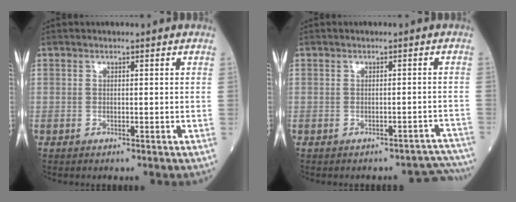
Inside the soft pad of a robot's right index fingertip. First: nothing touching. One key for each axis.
{"total": 4.7, "fx": -4.6, "fy": 1.2, "fz": -0.2, "tx": 0.022, "ty": 0.021, "tz": -0.044}